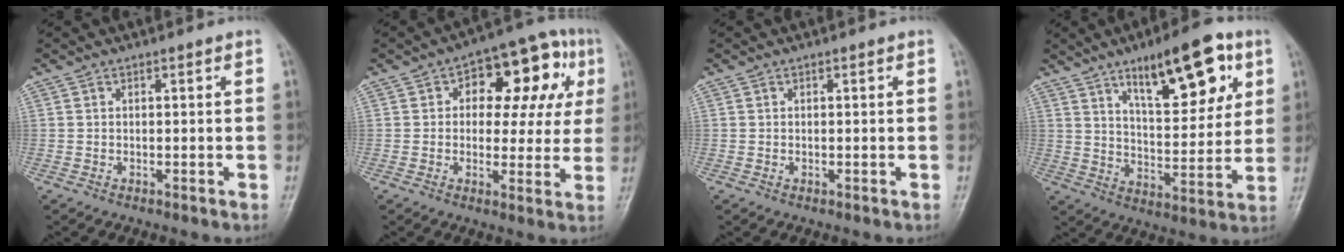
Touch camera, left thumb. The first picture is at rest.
{"total": 16.1, "force": [4.5, 9.3, 12.4], "torque": [-0.100, 0.028, 0.053]}
{"total": 0.0}
{"total": 17.5, "force": [9.0, 6.5, 13.6], "torque": [-0.164, -0.038, 0.141]}